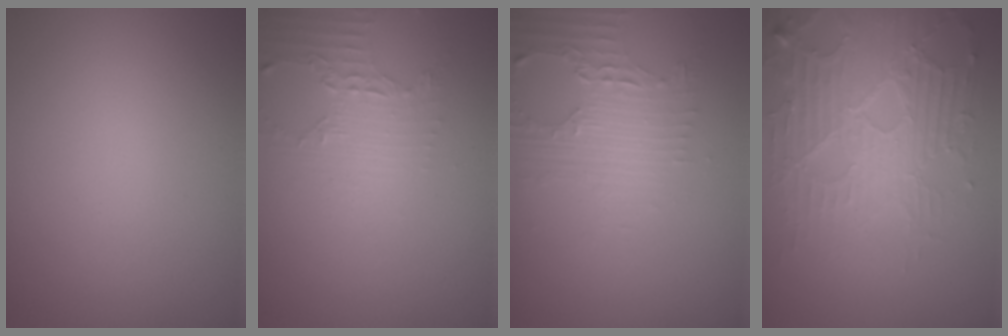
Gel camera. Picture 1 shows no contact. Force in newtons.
{"total": 2.2, "press": 1.6, "slide": 1.5}
{"total": 3.0, "press": 2.5, "slide": 1.7}
{"total": 5.3, "press": 4.9, "slide": 2.2}